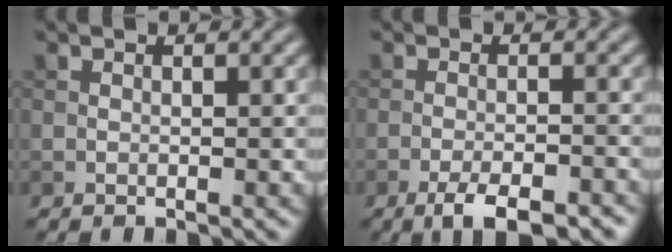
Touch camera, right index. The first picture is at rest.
{"total": 4.9, "force": [-3.4, 1.3, 3.3], "torque": [-0.057, -0.004, -0.052]}